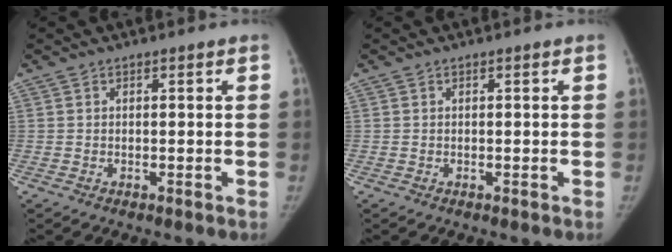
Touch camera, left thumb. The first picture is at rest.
{"total": 0.0}